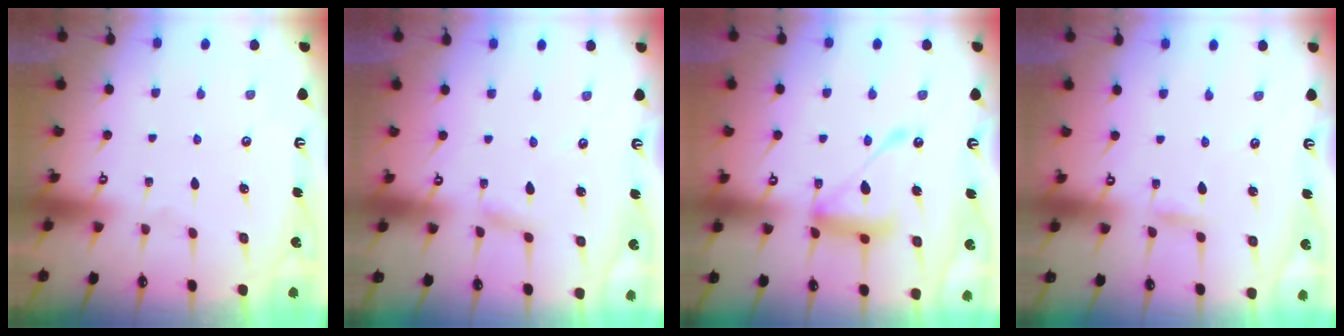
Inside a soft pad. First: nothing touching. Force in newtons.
{"total": 2.5, "press": 2.5, "slide": 0.2}
{"total": 13.9, "press": 13.8, "slide": 1.4}
{"total": 3.4, "press": 3.3, "slide": 0.3}